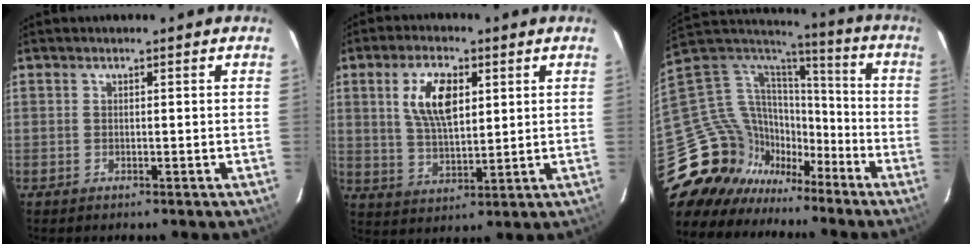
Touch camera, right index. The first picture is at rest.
{"total": 9.6, "force": [3.1, 4.5, 7.9], "torque": [-0.152, 0.008, 0.062]}
{"total": 24.0, "force": [-16.0, 15.6, 8.7], "torque": [-0.216, 0.017, -0.274]}